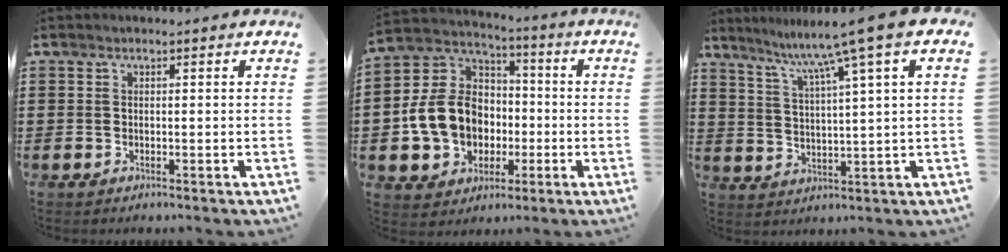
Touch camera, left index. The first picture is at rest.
{"total": 12.4, "force": [-2.2, 10.6, 6.1], "torque": [-0.174, 0.024, -0.039]}
{"total": 7.7, "force": [5.5, -1.2, 5.3], "torque": [-0.122, -0.029, 0.086]}